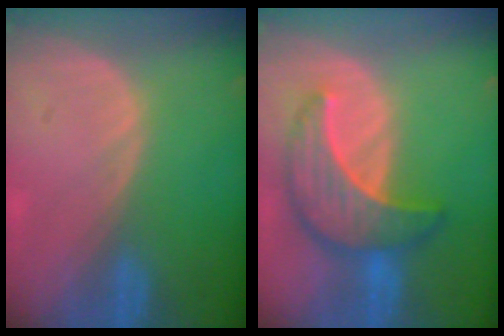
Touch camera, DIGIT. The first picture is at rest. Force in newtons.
{"total": 8.9, "press": 8.9, "slide": 0.8}